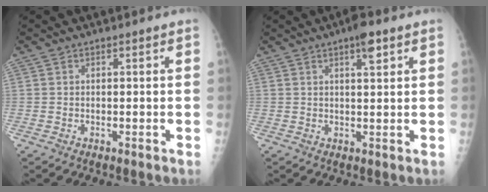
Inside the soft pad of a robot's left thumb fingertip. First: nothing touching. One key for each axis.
{"total": 4.1, "fx": 2.4, "fy": 1.2, "fz": 3.1, "tx": -0.041, "ty": -0.008, "tz": 0.033}